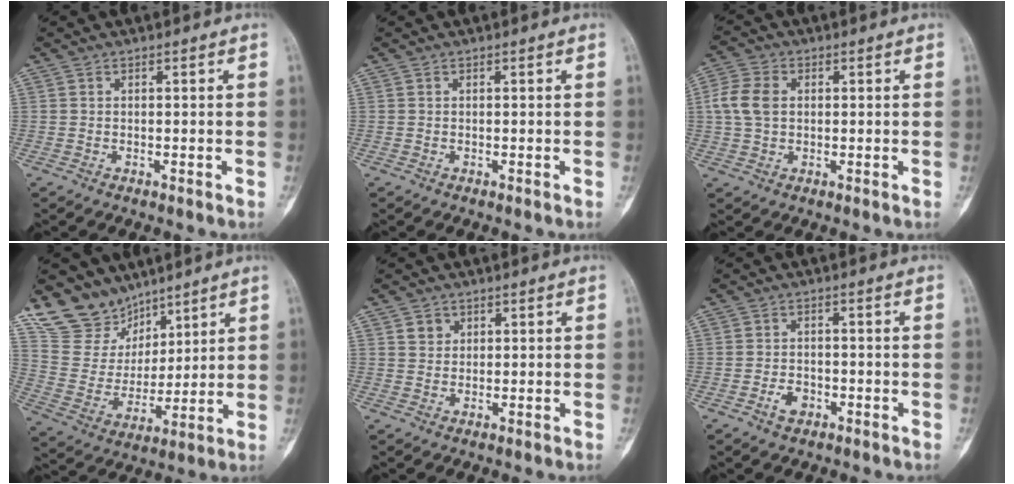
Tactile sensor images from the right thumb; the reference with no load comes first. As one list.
[{"total": 0.0}, {"total": 6.8, "force": [0.9, 4.9, 4.7], "torque": [-0.100, 0.011, 0.015]}, {"total": 13.3, "force": [10.5, 8.0, 1.3], "torque": [0.012, -0.068, 0.212]}, {"total": 2.4, "force": [1.1, 2.1, 0.6], "torque": [0.005, -0.006, 0.017]}, {"total": 3.3, "force": [-1.6, 2.3, 1.8], "torque": [-0.025, 0.010, -0.028]}]